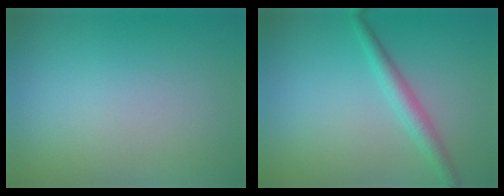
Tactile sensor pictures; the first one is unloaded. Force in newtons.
{"total": 2.4, "press": 2.4, "slide": 0.1}